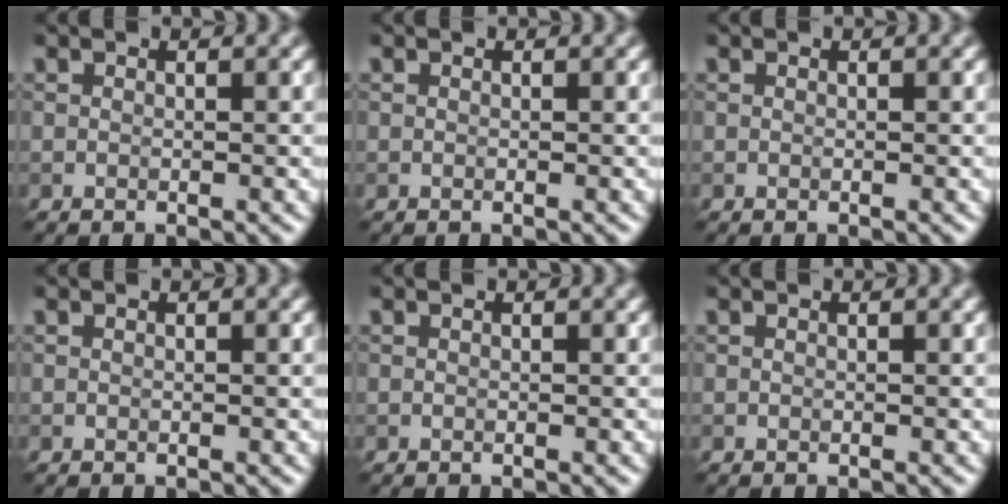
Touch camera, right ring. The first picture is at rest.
{"total": 0.0}
{"total": 0.0}
{"total": 0.0}
{"total": 0.0}
{"total": 0.0}